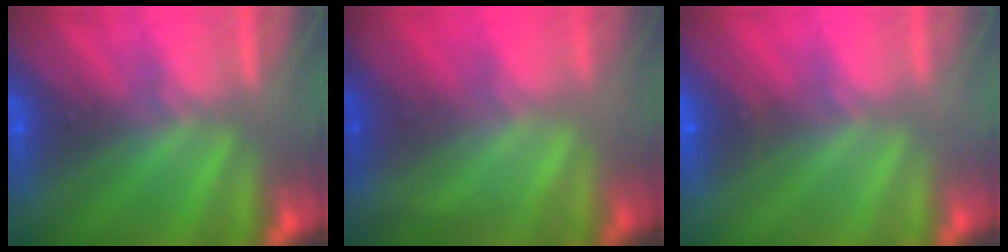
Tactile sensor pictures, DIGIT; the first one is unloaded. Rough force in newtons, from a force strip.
{"total": 1.5}
{"total": 2.4}